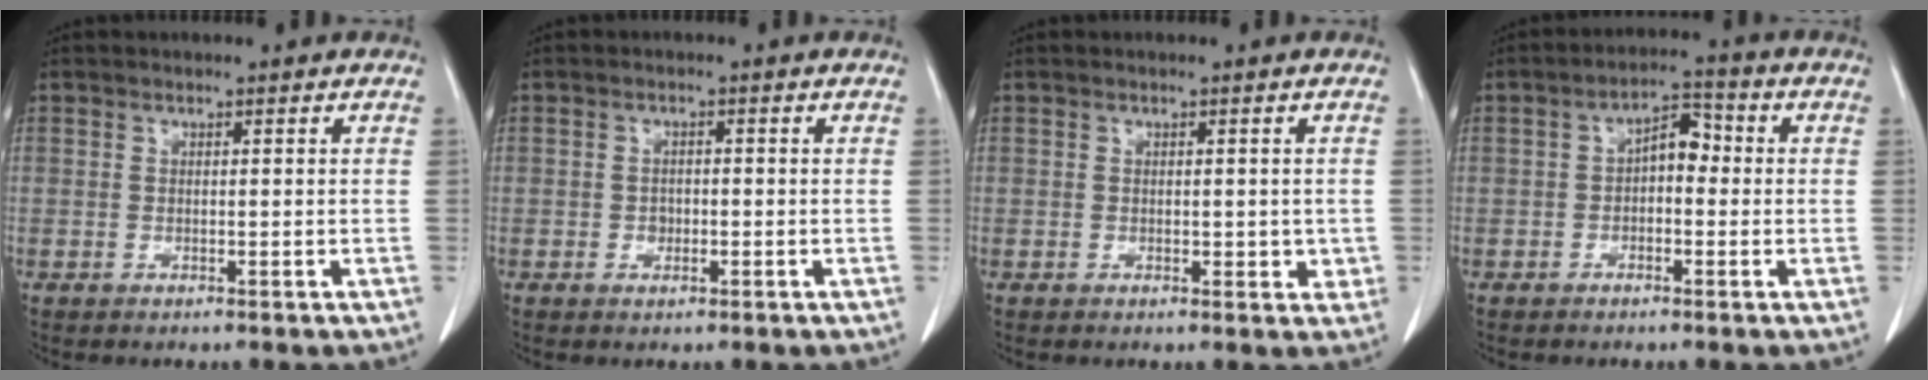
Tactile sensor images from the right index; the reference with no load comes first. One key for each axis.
{"total": 1.4, "fx": -0.5, "fy": 1.1, "fz": 0.8, "tx": -0.014, "ty": 0.002, "tz": -0.004}
{"total": 2.5, "fx": -0.1, "fy": 1.5, "fz": 1.9, "tx": -0.018, "ty": -0.002, "tz": 0.002}
{"total": 3.7, "fx": -0.2, "fy": 1.7, "fz": 3.2, "tx": -0.050, "ty": 0.019, "tz": -0.007}